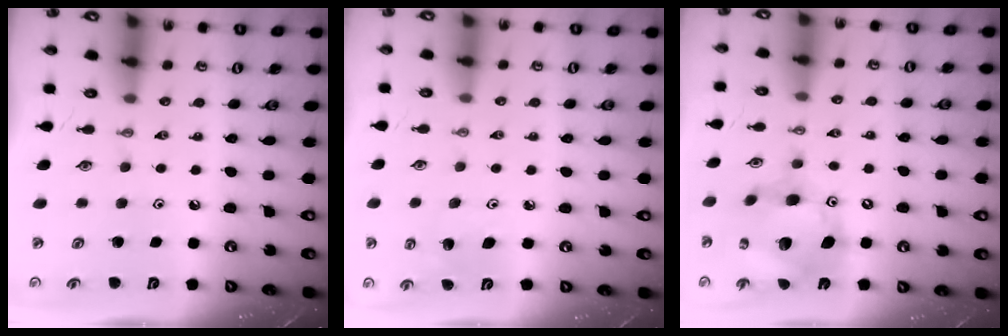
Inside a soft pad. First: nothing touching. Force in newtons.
{"total": 5.6, "press": 5.3, "slide": 2.0}
{"total": 16.4, "press": 16.3, "slide": 1.6}